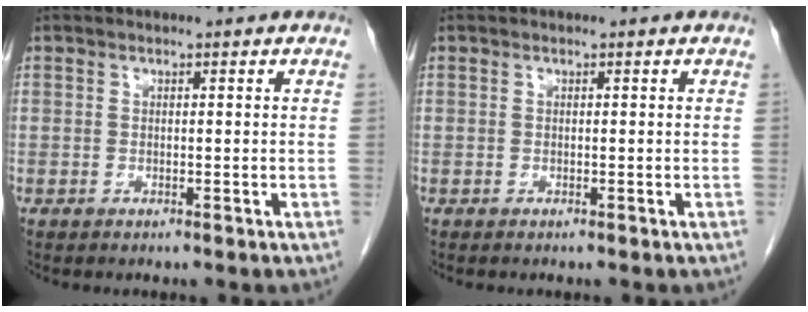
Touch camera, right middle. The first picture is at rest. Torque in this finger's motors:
{"motor_torque": [-0.22, -0.03, -0.02, 0.00]}